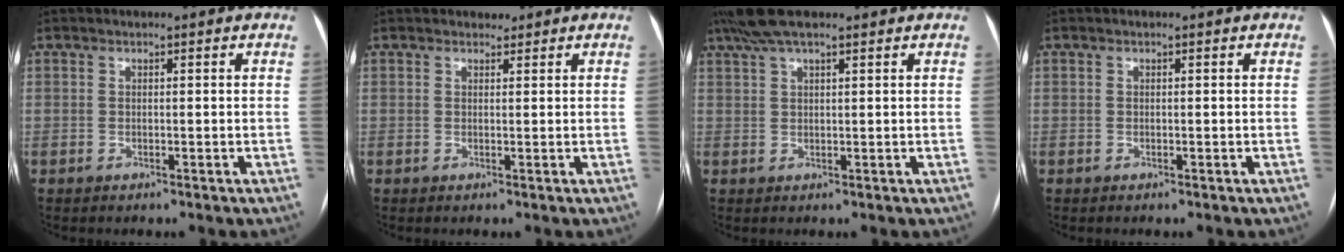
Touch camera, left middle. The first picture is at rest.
{"total": 1.1, "force": [0.9, 0.6, 0.0], "torque": [-0.003, 0.001, 0.012]}
{"total": 6.9, "force": [5.2, 1.5, 4.4], "torque": [-0.088, 0.037, 0.094]}
{"total": 0.0}